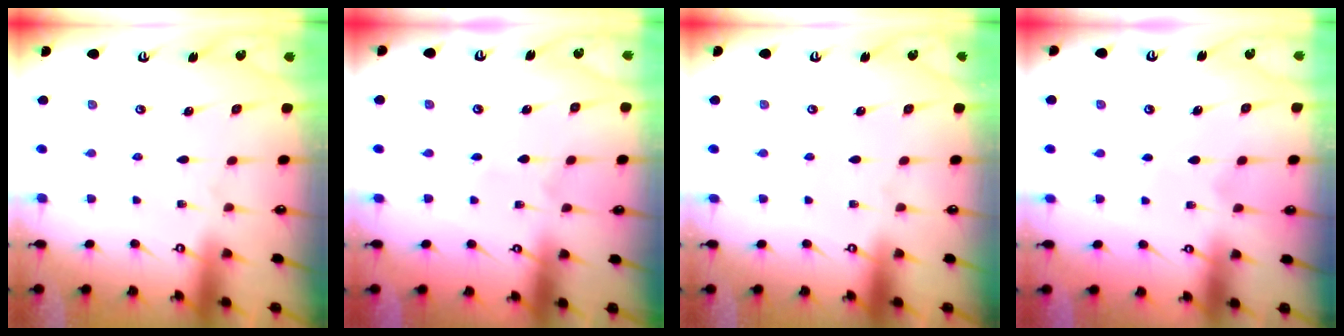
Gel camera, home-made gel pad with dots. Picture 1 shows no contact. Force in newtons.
{"total": 1.7, "press": 1.7, "slide": 0.1}
{"total": 0.0}
{"total": 4.0, "press": 3.9, "slide": 0.4}